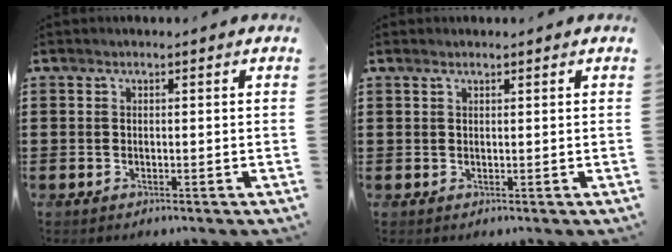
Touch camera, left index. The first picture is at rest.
{"total": 0.7, "force": [0.5, 0.2, 0.4], "torque": [-0.009, 0.002, 0.010]}